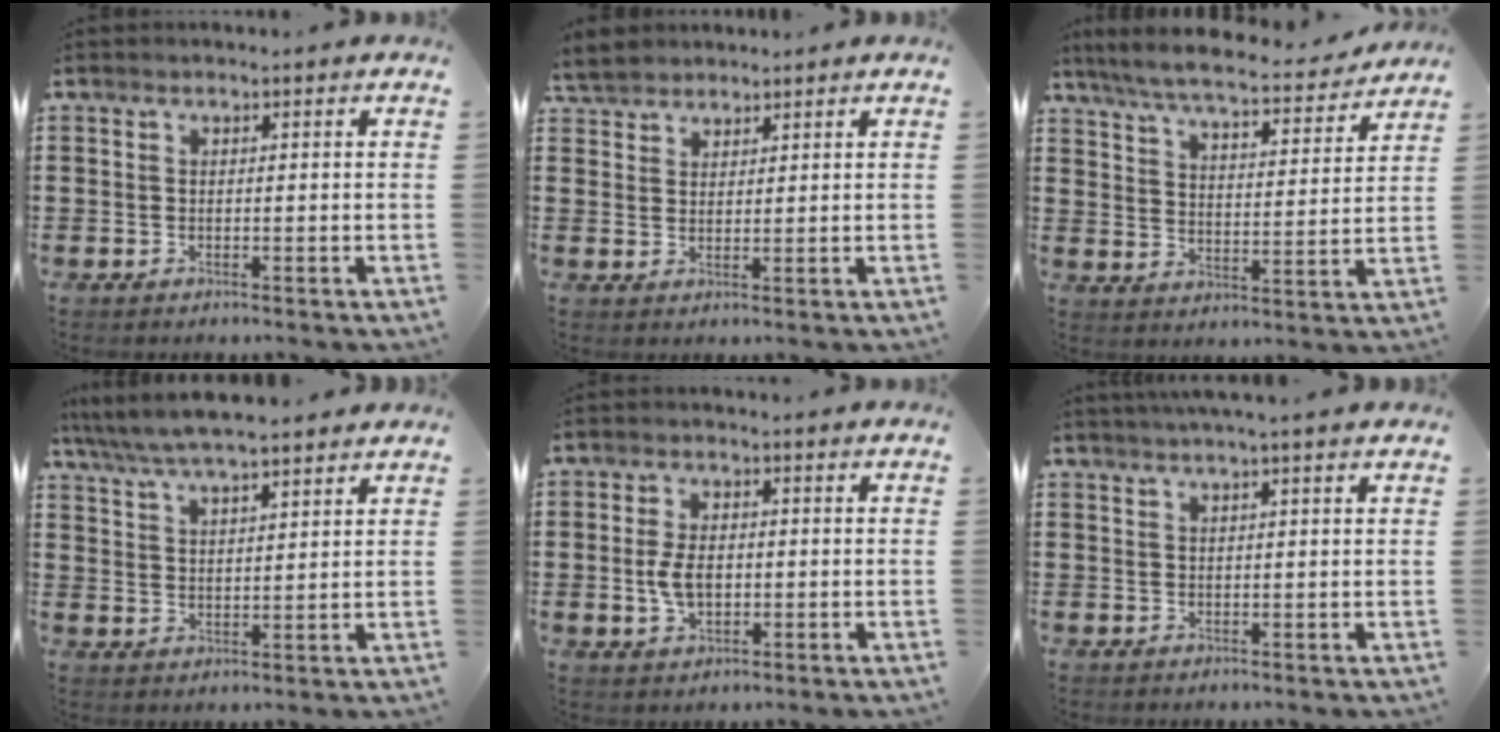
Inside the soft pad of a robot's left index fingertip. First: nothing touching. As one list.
[{"total": 3.0, "force": [2.8, 1.1, 0.0], "torque": [-0.012, 0.002, 0.056]}, {"total": 6.8, "force": [6.3, 0.2, 2.5], "torque": [-0.077, -0.039, 0.108]}, {"total": 5.6, "force": [5.1, 0.7, 2.2], "torque": [-0.061, -0.017, 0.090]}, {"total": 4.9, "force": [-0.2, 2.7, 4.0], "torque": [-0.090, 0.002, -0.008]}, {"total": 2.1, "force": [1.7, -0.4, 1.1], "torque": [-0.024, 0.002, 0.033]}]